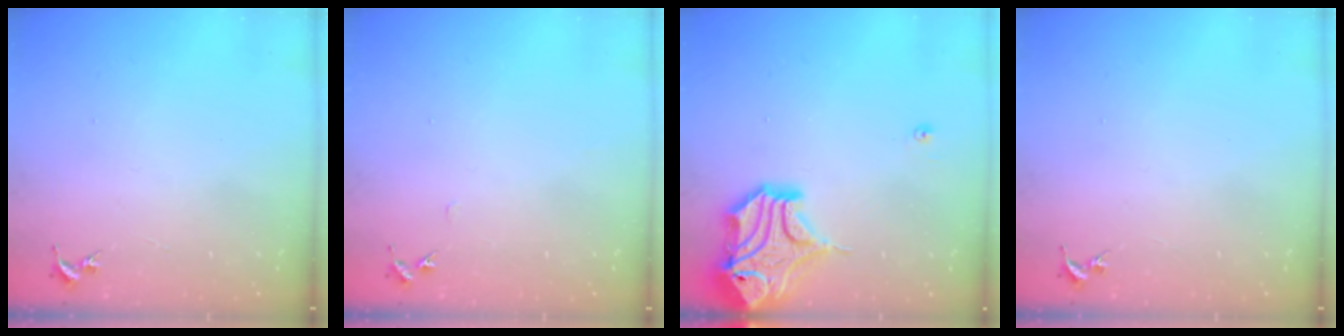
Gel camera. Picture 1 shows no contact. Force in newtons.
{"total": 4.0, "press": 4.0, "slide": 0.5}
{"total": 18.1, "press": 17.9, "slide": 2.5}
{"total": 0.0}